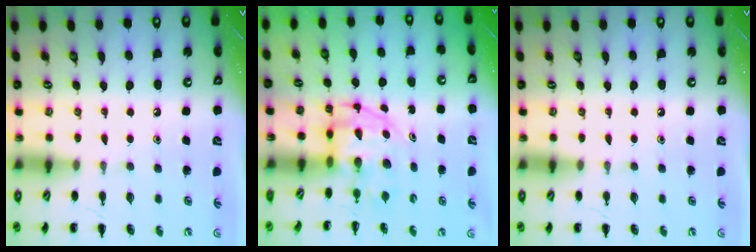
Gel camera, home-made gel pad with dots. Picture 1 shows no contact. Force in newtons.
{"total": 3.7, "press": 3.7, "slide": 0.5}
{"total": 0.0}